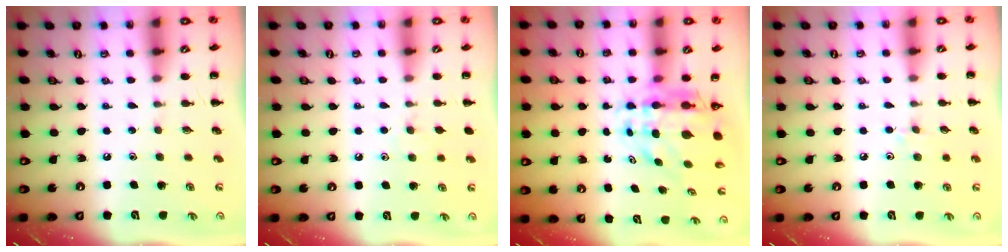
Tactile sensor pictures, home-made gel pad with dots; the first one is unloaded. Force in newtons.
{"total": 4.6, "press": 4.4, "slide": 1.4}
{"total": 8.1, "press": 7.7, "slide": 2.5}
{"total": 5.5, "press": 5.3, "slide": 1.6}